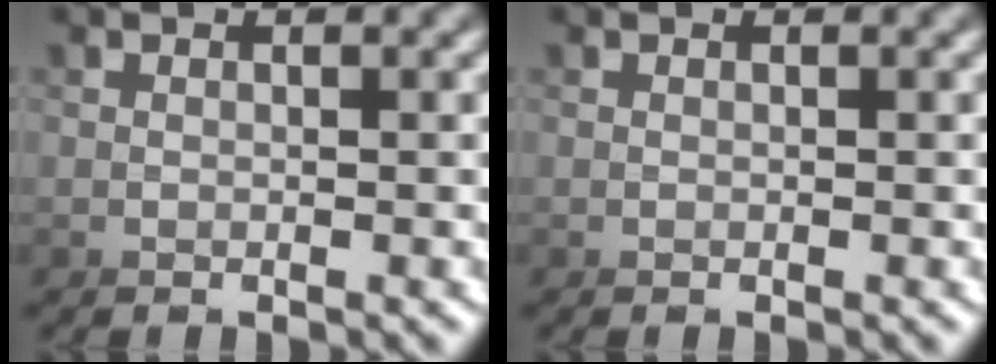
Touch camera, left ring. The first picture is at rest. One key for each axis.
{"total": 0.0}